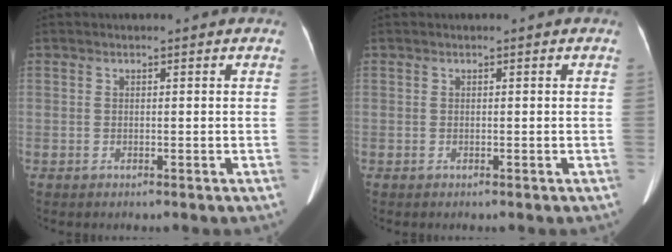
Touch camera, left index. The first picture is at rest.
{"total": 0.0}